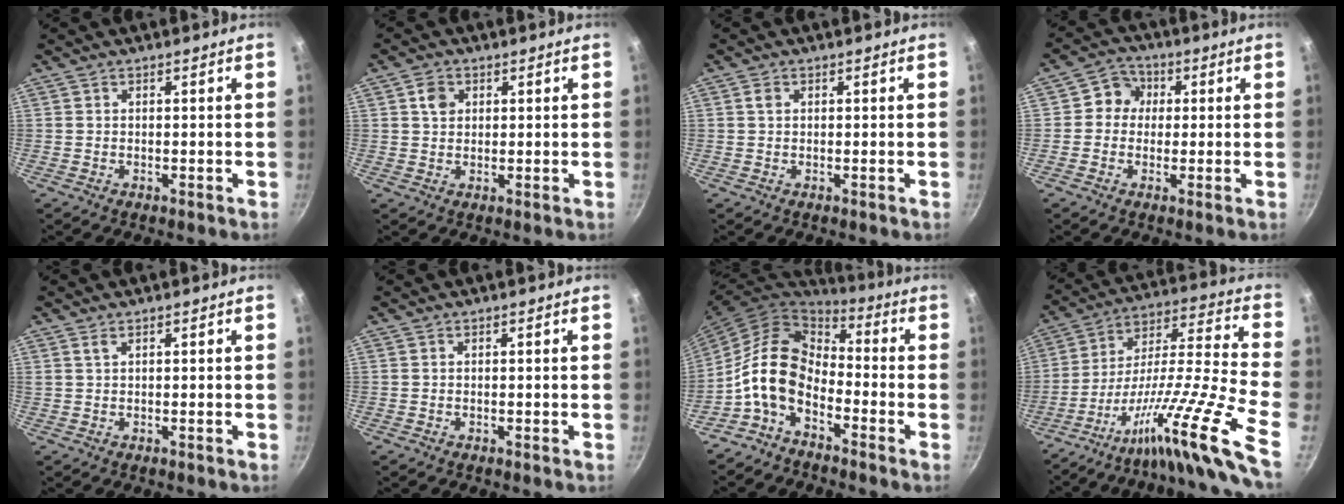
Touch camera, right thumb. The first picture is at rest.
{"total": 3.3, "force": [1.2, 2.6, 1.6], "torque": [-0.017, -0.001, 0.019]}
{"total": 1.1, "force": [0.3, 0.9, 0.6], "torque": [-0.010, 0.002, 0.005]}
{"total": 5.5, "force": [0.6, 5.1, 1.8], "torque": [0.011, 0.009, -0.004]}
{"total": 0.8, "force": [0.3, 0.1, 0.8], "torque": [-0.016, 0.002, 0.007]}
{"total": 0.0}
{"total": 13.4, "force": [-4.9, 8.6, 9.0], "torque": [-0.155, 0.060, -0.117]}
{"total": 29.1, "force": [-14.5, 4.8, 24.7], "torque": [-0.337, 0.068, -0.242]}